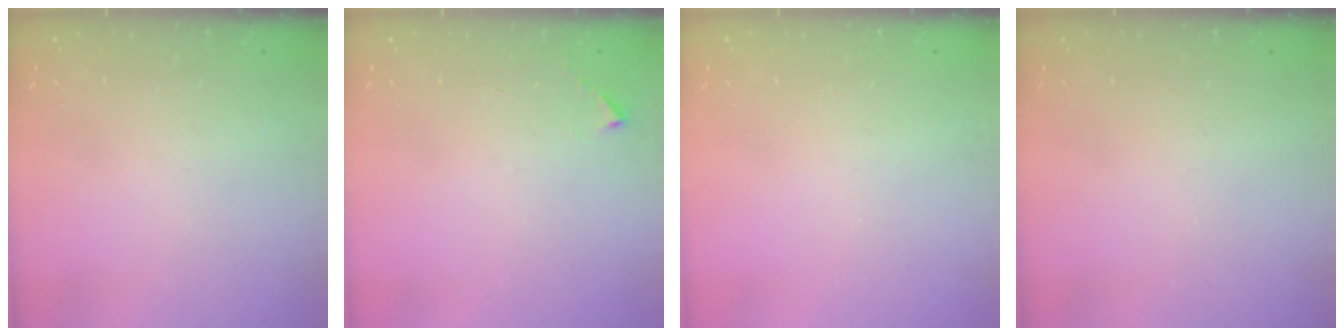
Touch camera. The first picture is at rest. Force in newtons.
{"total": 2.7, "press": 2.7, "slide": 0.5}
{"total": 0.0}
{"total": 0.0}